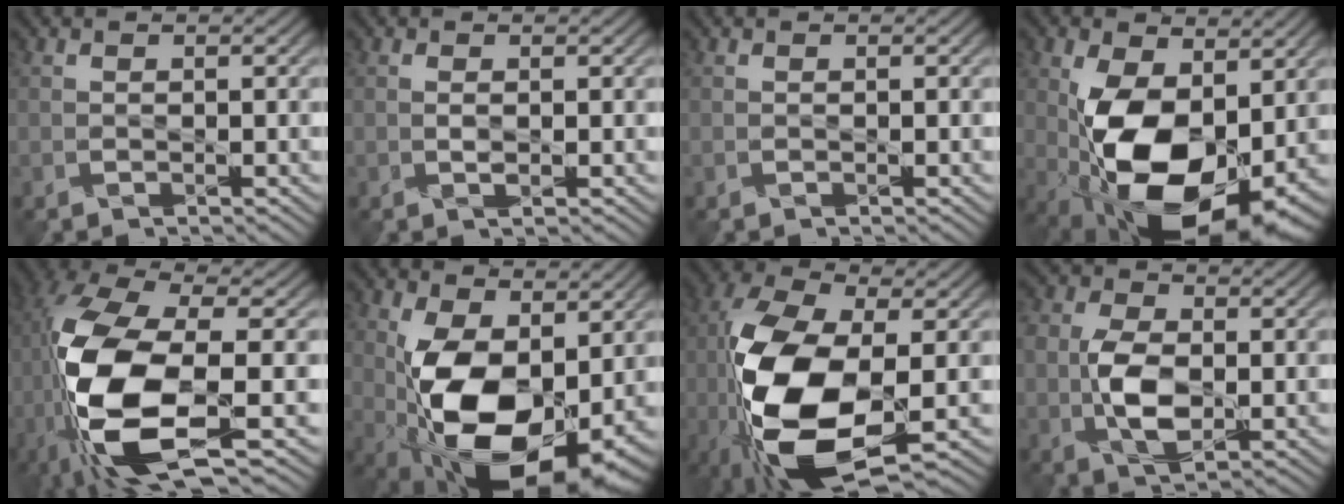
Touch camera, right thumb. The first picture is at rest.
{"total": 0.7, "force": [0.2, 0.0, 0.6], "torque": [-0.015, 0.002, 0.006]}
{"total": 0.0}
{"total": 15.5, "force": [-0.8, 9.0, 12.5], "torque": [-0.233, -0.027, -0.008]}
{"total": 15.5, "force": [-4.0, 5.7, 13.9], "torque": [-0.325, -0.015, -0.073]}
{"total": 15.5, "force": [-0.9, 8.9, 12.7], "torque": [-0.233, -0.028, -0.008]}
{"total": 16.0, "force": [-3.6, 7.6, 13.6], "torque": [-0.313, -0.014, -0.075]}
{"total": 6.8, "force": [-0.9, 4.0, 5.5], "torque": [-0.119, 0.002, -0.024]}